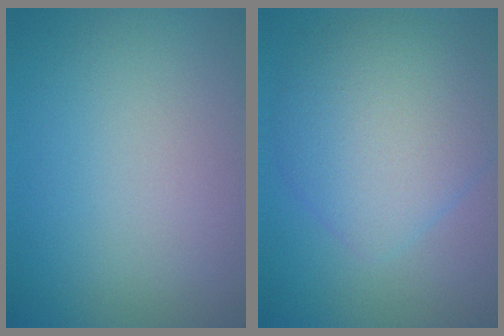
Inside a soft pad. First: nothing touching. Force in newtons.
{"total": 7.0, "press": 7.0, "slide": 0.2}